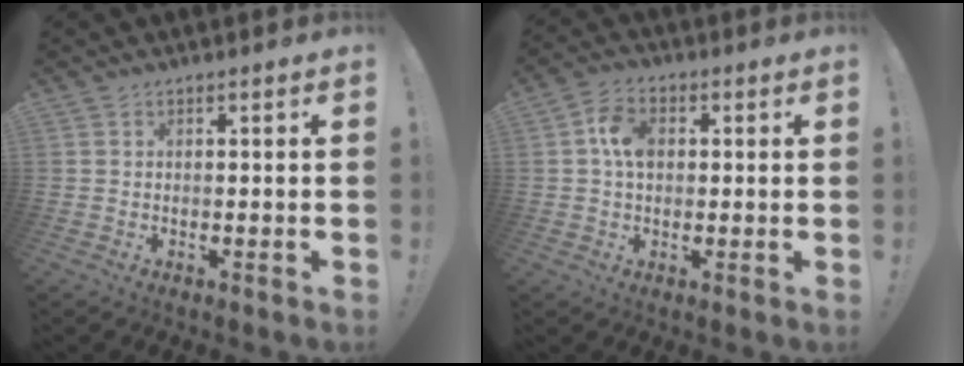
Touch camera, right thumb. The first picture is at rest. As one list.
[{"total": 8.0, "force": [1.1, 5.6, 5.6], "torque": [-0.097, 0.011, 0.023]}]